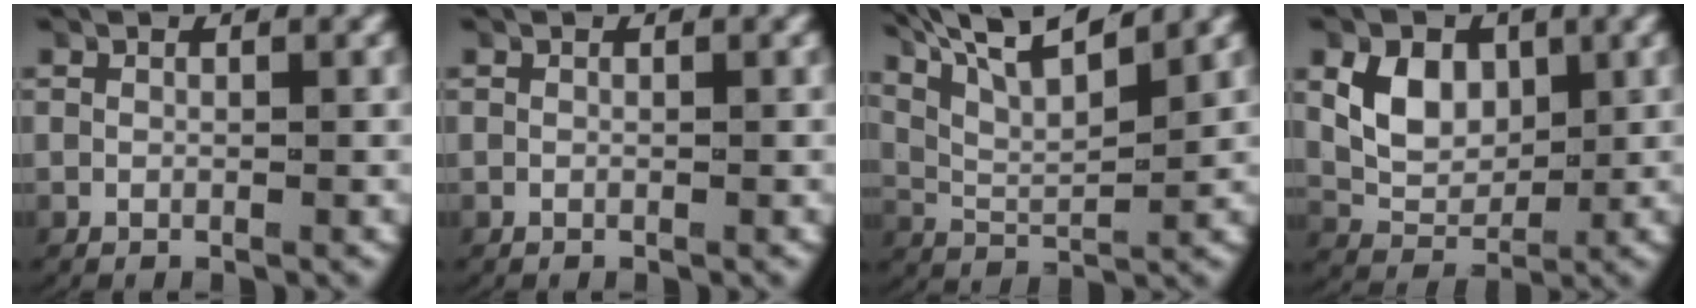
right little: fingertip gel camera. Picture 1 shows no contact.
{"total": 0.0}
{"total": 7.1, "force": [4.5, 3.3, 4.4], "torque": [-0.086, -0.003, 0.078]}
{"total": 5.0, "force": [0.9, 3.8, 3.2], "torque": [-0.059, -0.007, 0.019]}